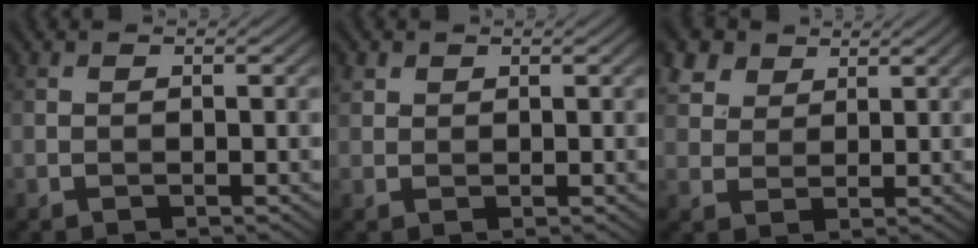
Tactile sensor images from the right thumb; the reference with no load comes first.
{"total": 1.3, "force": [0.9, 0.9, 0.2], "torque": [-0.008, 0.002, 0.018]}
{"total": 5.5, "force": [3.6, 3.5, 2.3], "torque": [-0.073, 0.003, 0.081]}